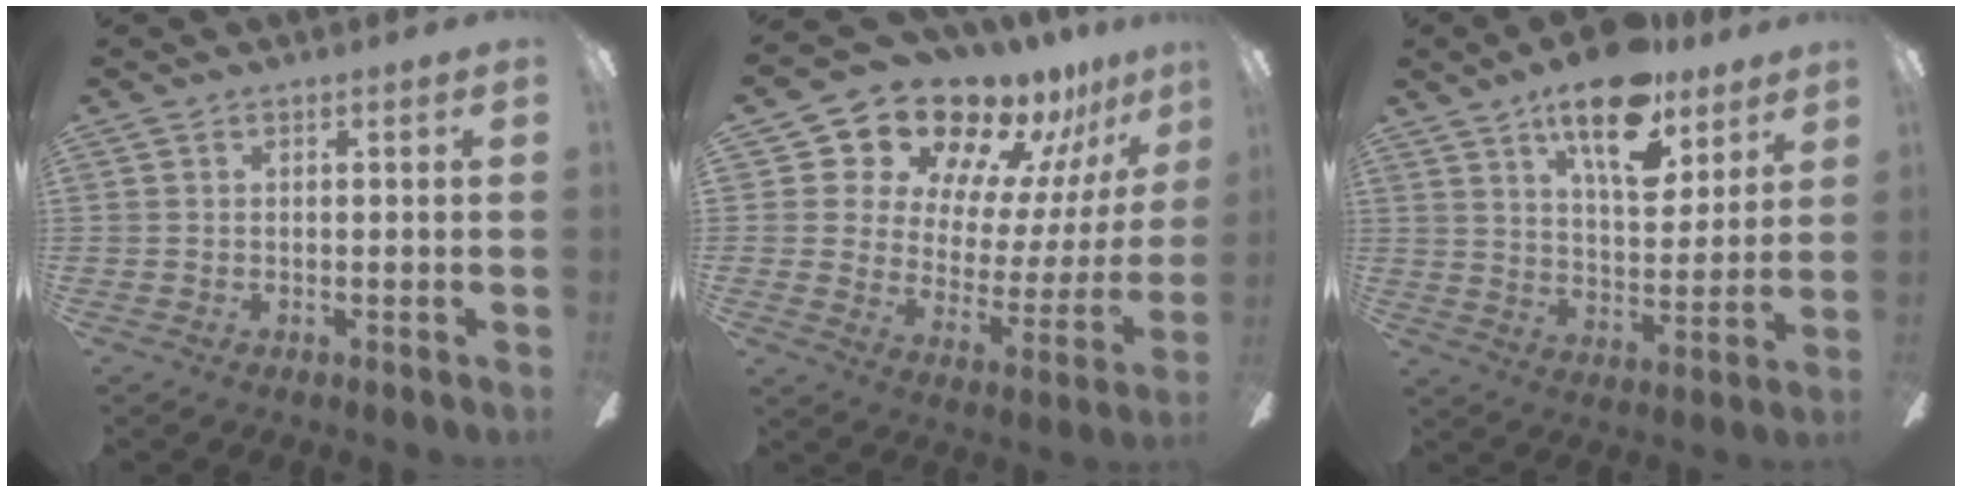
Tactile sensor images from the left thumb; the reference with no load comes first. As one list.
[{"total": 16.2, "force": [14.0, 7.4, 3.4], "torque": [-0.078, -0.123, 0.255]}, {"total": 17.0, "force": [11.5, 7.2, 10.2], "torque": [-0.164, -0.057, 0.196]}]